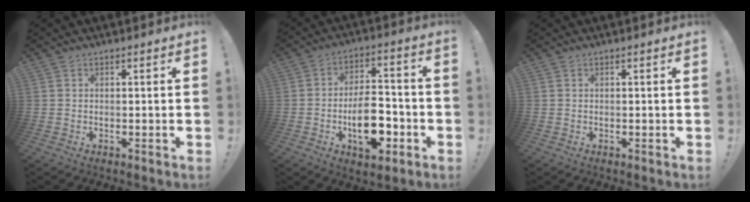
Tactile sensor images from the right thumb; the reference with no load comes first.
{"total": 14.5, "force": [-4.5, 8.1, 11.2], "torque": [-0.177, 0.022, -0.072]}
{"total": 0.0}